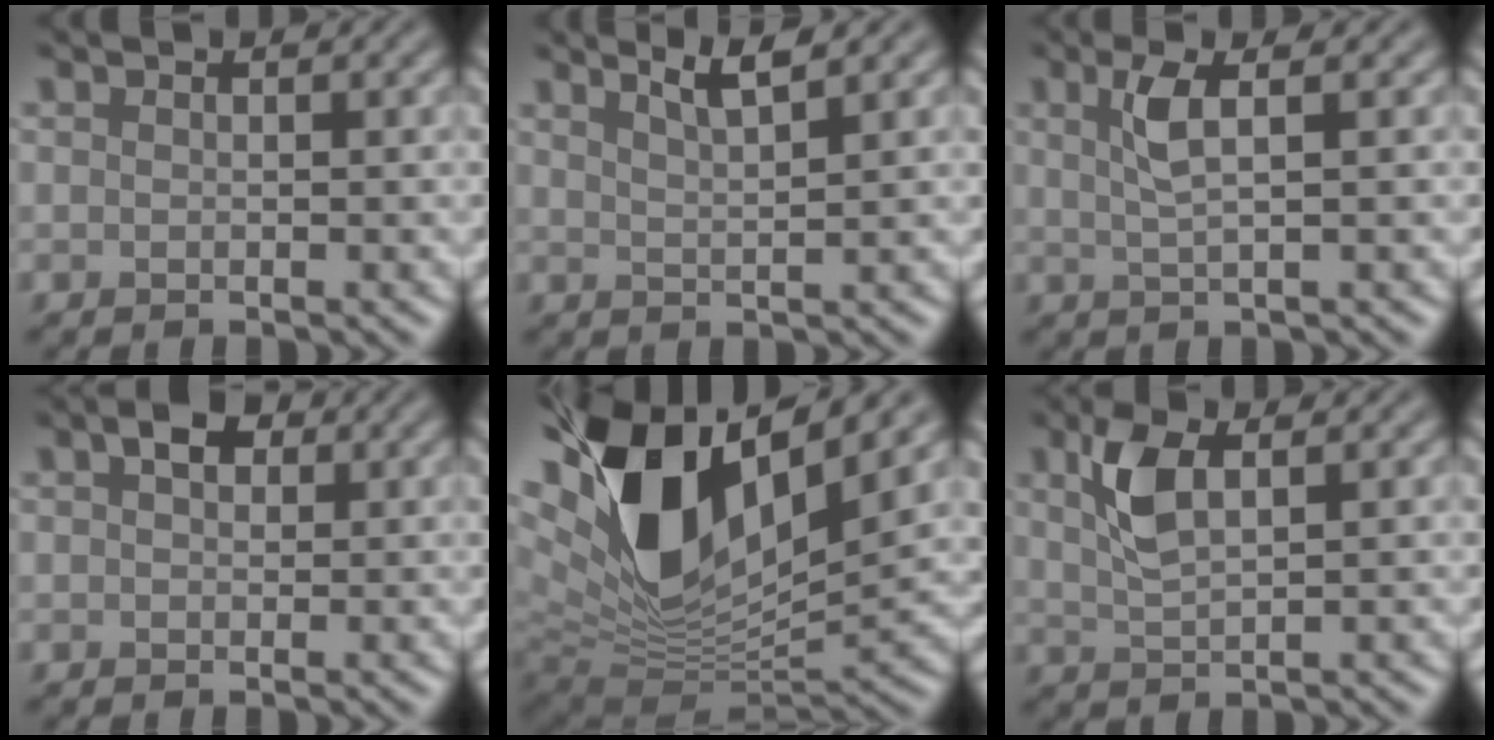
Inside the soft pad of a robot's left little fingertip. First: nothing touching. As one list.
[{"total": 2.6, "force": [1.9, 0.4, 1.7], "torque": [-0.018, 0.008, 0.033]}, {"total": 2.8, "force": [0.9, 0.7, 2.5], "torque": [-0.049, 0.002, 0.019]}, {"total": 2.2, "force": [0.8, 1.5, 1.4], "torque": [-0.022, 0.007, 0.008]}, {"total": 15.8, "force": [5.9, 8.0, 12.2], "torque": [-0.259, 0.009, 0.107]}, {"total": 3.7, "force": [1.5, 1.6, 3.0], "torque": [-0.071, 0.007, 0.033]}]